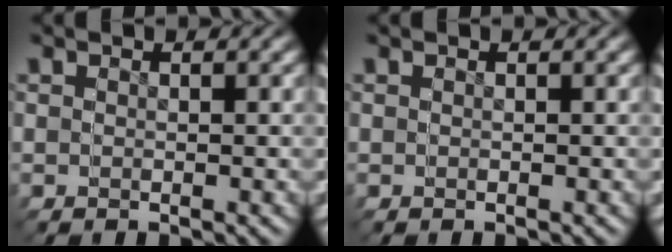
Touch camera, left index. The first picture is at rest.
{"total": 0.0}